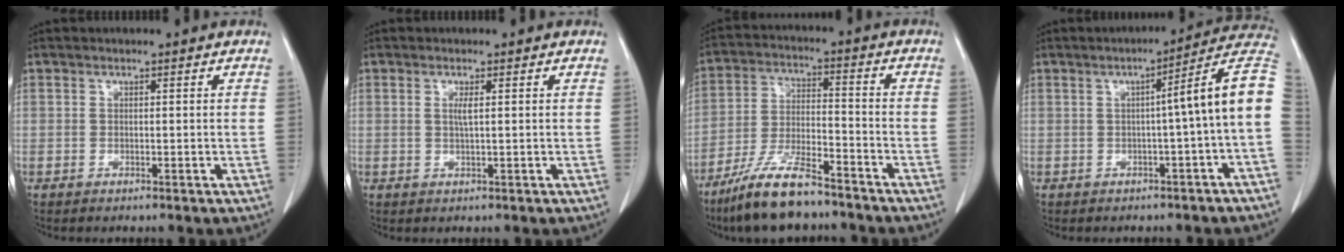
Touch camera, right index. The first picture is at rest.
{"total": 1.5, "force": [0.3, -0.1, 1.4], "torque": [-0.033, 0.000, 0.005]}
{"total": 12.0, "force": [-9.4, 2.2, 7.1], "torque": [-0.142, -0.019, -0.173]}
{"total": 9.6, "force": [-0.5, -1.1, 9.5], "torque": [-0.112, 0.027, -0.015]}